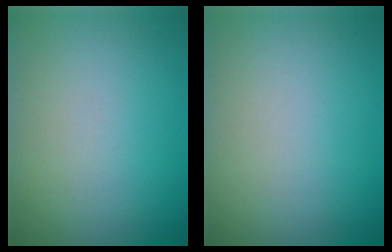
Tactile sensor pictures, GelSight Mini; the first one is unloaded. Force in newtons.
{"total": 0.0}